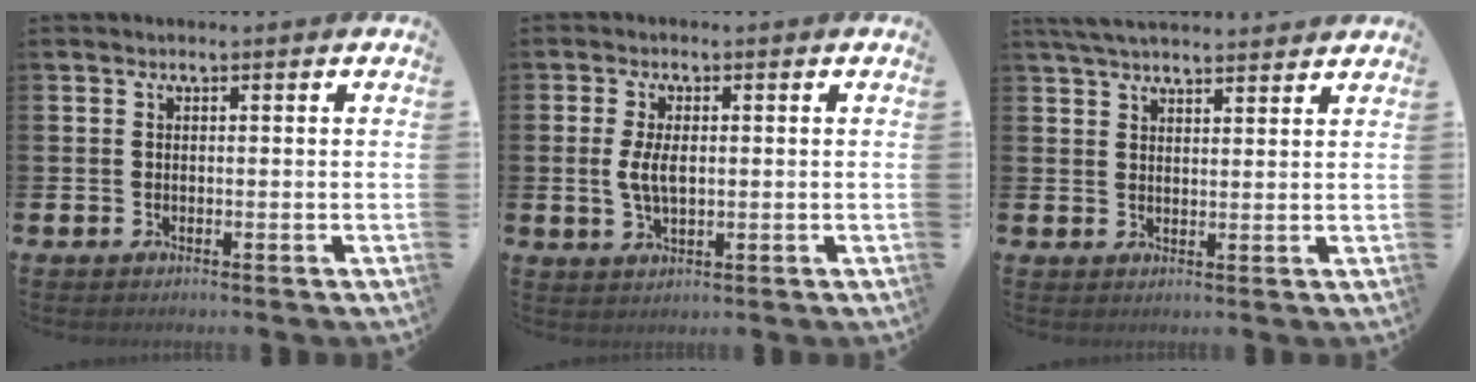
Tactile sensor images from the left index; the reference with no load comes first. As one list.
[{"total": 4.0, "force": [0.3, 1.9, 3.4], "torque": [-0.061, -0.001, -0.002]}, {"total": 4.5, "force": [4.3, 0.6, 1.2], "torque": [-0.037, -0.010, 0.081]}]